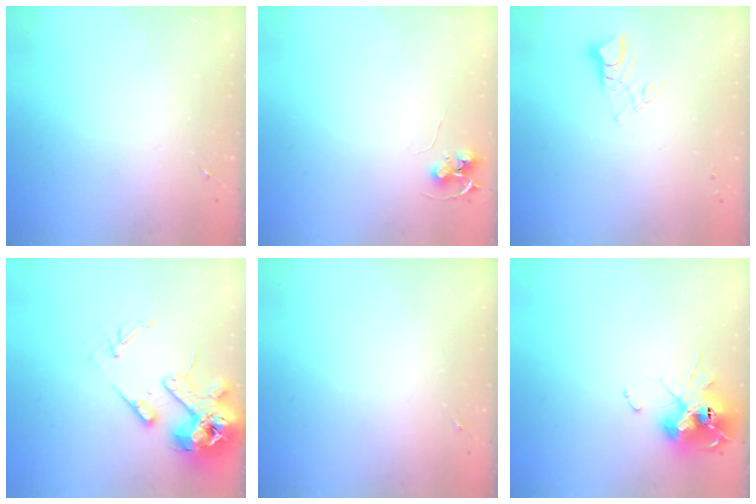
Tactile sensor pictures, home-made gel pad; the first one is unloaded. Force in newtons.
{"total": 5.6, "press": 5.6, "slide": 0.5}
{"total": 5.6, "press": 5.6, "slide": 0.5}
{"total": 15.0, "press": 14.8, "slide": 2.3}
{"total": 0.0}
{"total": 12.8, "press": 12.7, "slide": 1.1}